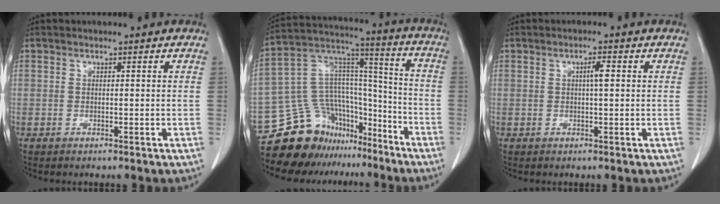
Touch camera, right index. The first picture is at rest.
{"total": 16.9, "force": [-13.5, 9.2, 4.4], "torque": [-0.070, 0.084, -0.230]}
{"total": 2.1, "force": [0.4, 0.2, 2.1], "torque": [-0.034, 0.003, 0.005]}